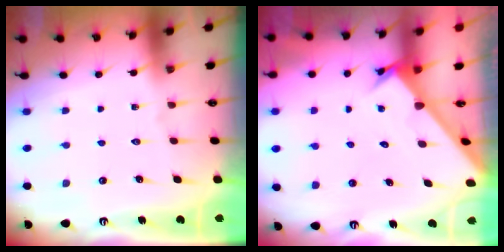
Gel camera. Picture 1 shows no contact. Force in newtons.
{"total": 2.7, "press": 2.6, "slide": 0.2}